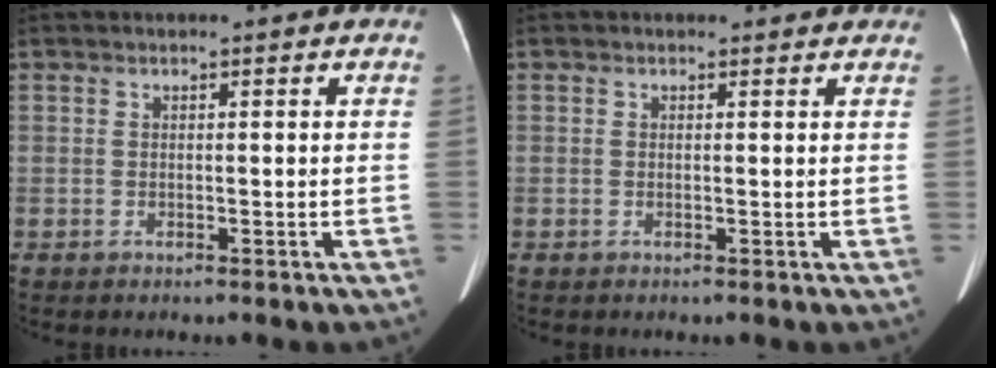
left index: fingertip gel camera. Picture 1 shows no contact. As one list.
[{"total": 1.9, "force": [1.5, 1.1, 0.1], "torque": [-0.001, 0.009, 0.009]}]